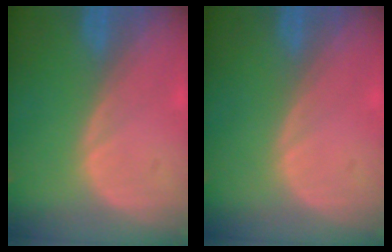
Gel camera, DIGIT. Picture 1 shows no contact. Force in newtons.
{"total": 0.0}